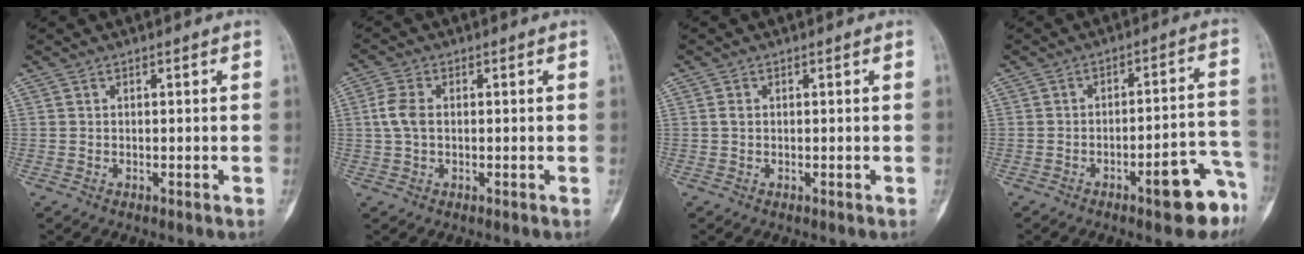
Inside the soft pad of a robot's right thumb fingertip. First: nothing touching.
{"total": 4.3, "force": [0.2, 2.7, 3.4], "torque": [-0.084, 0.008, 0.000]}
{"total": 0.9, "force": [0.1, 0.7, 0.6], "torque": [-0.011, 0.001, 0.000]}
{"total": 11.2, "force": [-6.2, 3.1, 8.8], "torque": [-0.087, 0.055, -0.077]}